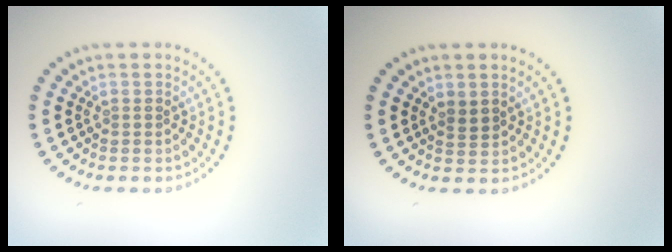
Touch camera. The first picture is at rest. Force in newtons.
{"total": 1.1, "press": 1.0, "slide": 0.6}